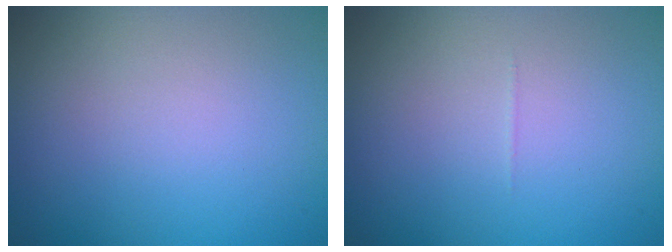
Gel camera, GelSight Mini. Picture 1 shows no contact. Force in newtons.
{"total": 0.0}